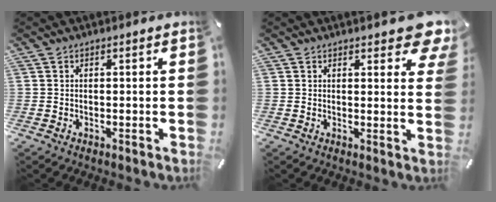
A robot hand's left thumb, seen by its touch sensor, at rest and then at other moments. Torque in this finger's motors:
{"motor_torque": [1.10, 0.89, 0.27, -0.21, 0.00]}